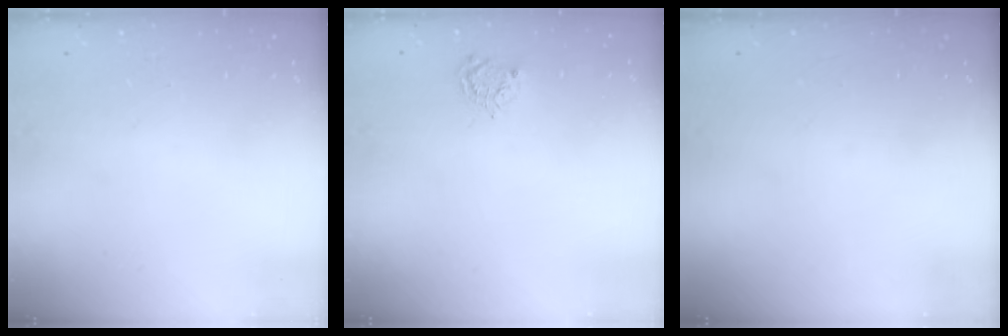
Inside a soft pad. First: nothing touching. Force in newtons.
{"total": 4.7, "press": 4.7, "slide": 0.3}
{"total": 0.0}